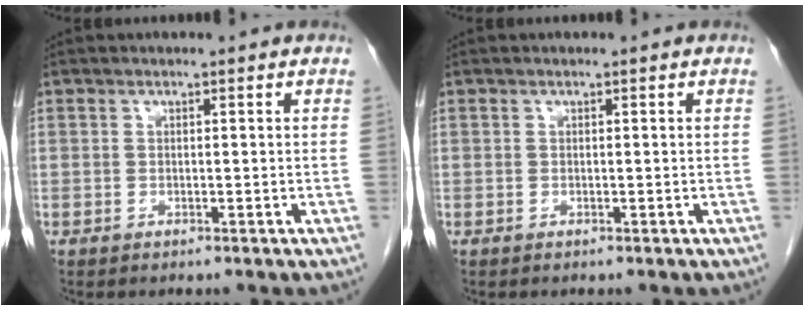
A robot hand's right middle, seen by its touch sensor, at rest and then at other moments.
{"total": 0.0}